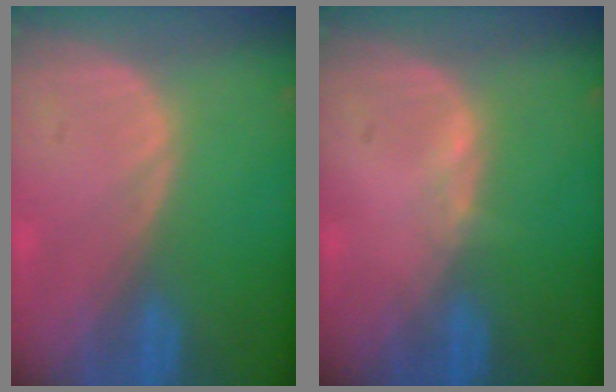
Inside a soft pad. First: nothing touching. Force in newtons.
{"total": 0.6, "press": 0.5, "slide": 0.3}